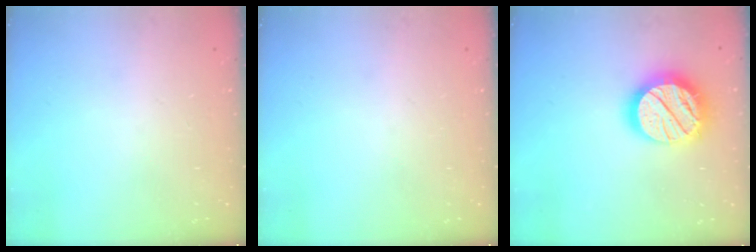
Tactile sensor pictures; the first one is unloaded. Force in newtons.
{"total": 0.0}
{"total": 22.2, "press": 22.1, "slide": 2.0}